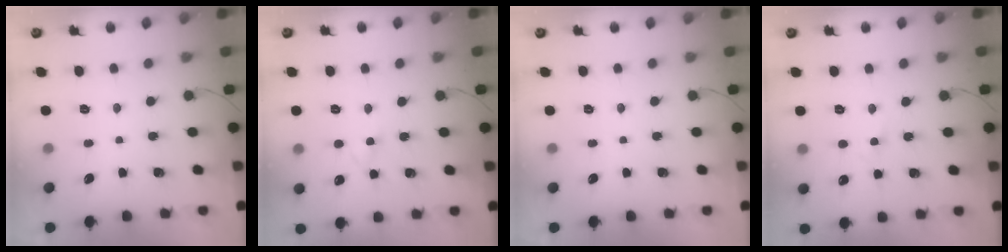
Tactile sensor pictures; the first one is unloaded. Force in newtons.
{"total": 2.9, "press": 2.7, "slide": 1.2}
{"total": 0.0}
{"total": 2.4, "press": 2.2, "slide": 0.9}